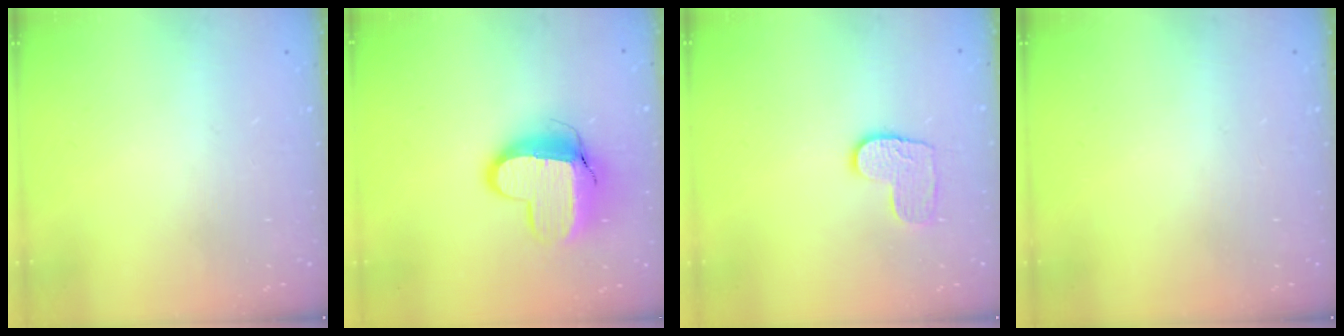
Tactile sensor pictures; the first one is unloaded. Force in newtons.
{"total": 12.4, "press": 12.4, "slide": 1.0}
{"total": 8.2, "press": 8.2, "slide": 0.5}
{"total": 0.0}